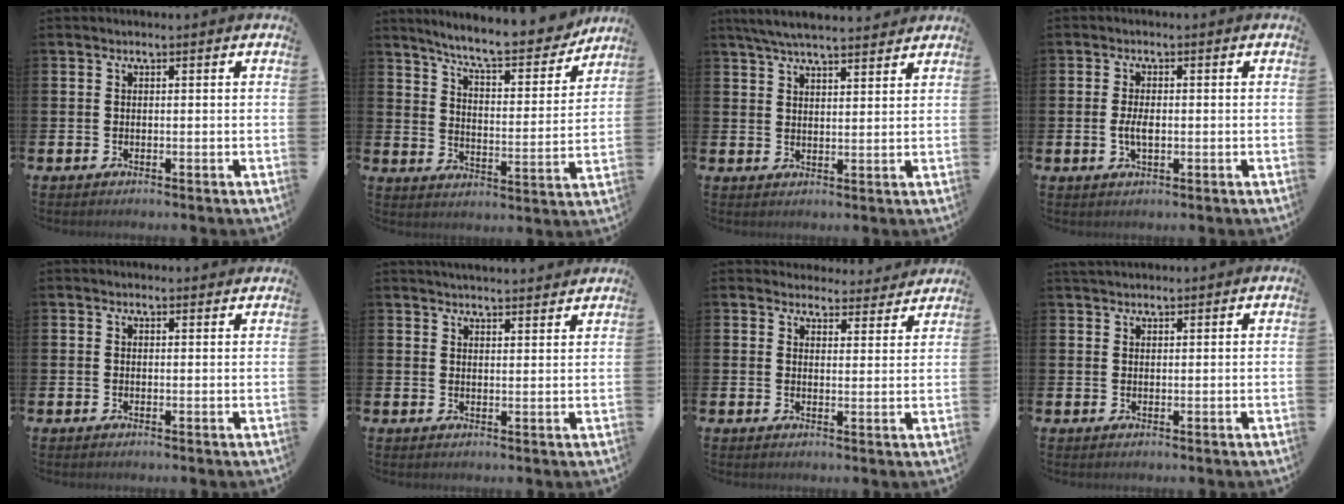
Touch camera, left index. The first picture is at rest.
{"total": 9.0, "force": [8.3, 1.1, 3.3], "torque": [-0.081, -0.058, 0.140]}
{"total": 5.6, "force": [5.3, 0.7, 1.7], "torque": [-0.048, -0.014, 0.097]}
{"total": 2.8, "force": [-0.2, 1.3, 2.4], "torque": [-0.043, 0.001, -0.006]}
{"total": 0.7, "force": [0.6, 0.2, 0.2], "torque": [0.011, -0.003, 0.008]}
{"total": 3.4, "force": [3.4, 0.0, 0.0], "torque": [-0.003, -0.020, 0.061]}
{"total": 4.0, "force": [3.8, 1.1, -0.1], "torque": [0.004, -0.029, 0.066]}
{"total": 1.7, "force": [1.6, 0.5, 0.2], "torque": [0.007, -0.002, 0.026]}